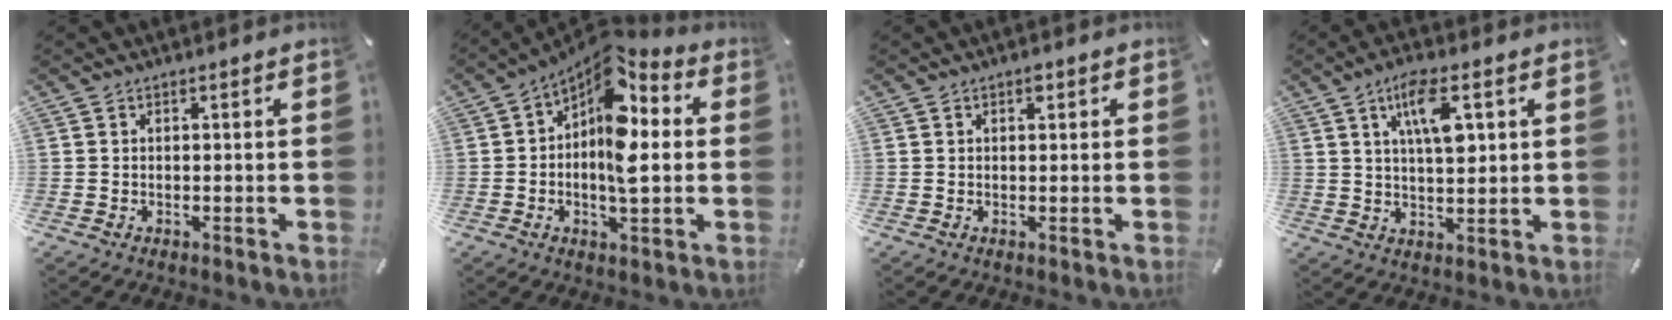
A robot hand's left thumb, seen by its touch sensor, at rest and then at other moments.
{"total": 13.4, "force": [3.0, 6.9, 11.1], "torque": [-0.193, -0.044, 0.049]}
{"total": 1.6, "force": [0.6, 1.0, 1.1], "torque": [-0.008, -0.002, 0.006]}
{"total": 9.5, "force": [3.6, 3.7, 8.0], "torque": [-0.139, -0.002, 0.058]}